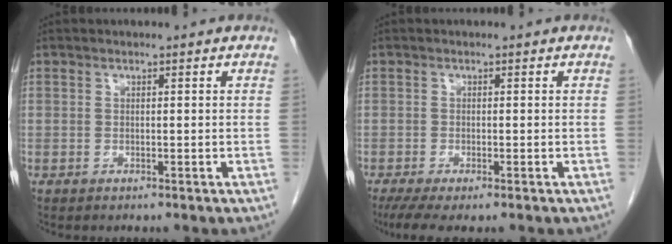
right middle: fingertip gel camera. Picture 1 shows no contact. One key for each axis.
{"total": 5.1, "fx": -3.6, "fy": 1.0, "fz": 3.4, "tx": -0.060, "ty": -0.017, "tz": -0.059}